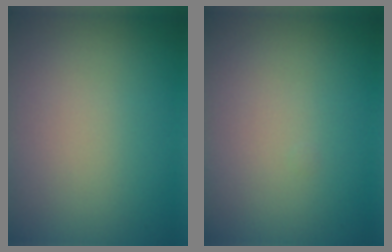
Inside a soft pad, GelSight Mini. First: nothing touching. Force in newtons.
{"total": 0.0}